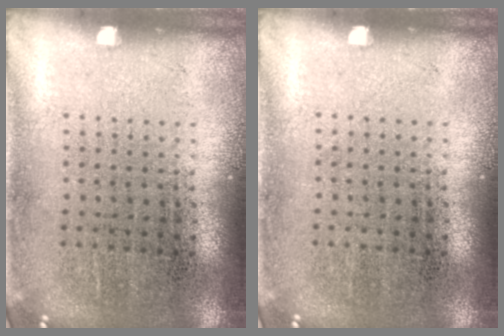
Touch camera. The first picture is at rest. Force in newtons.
{"total": 0.0}